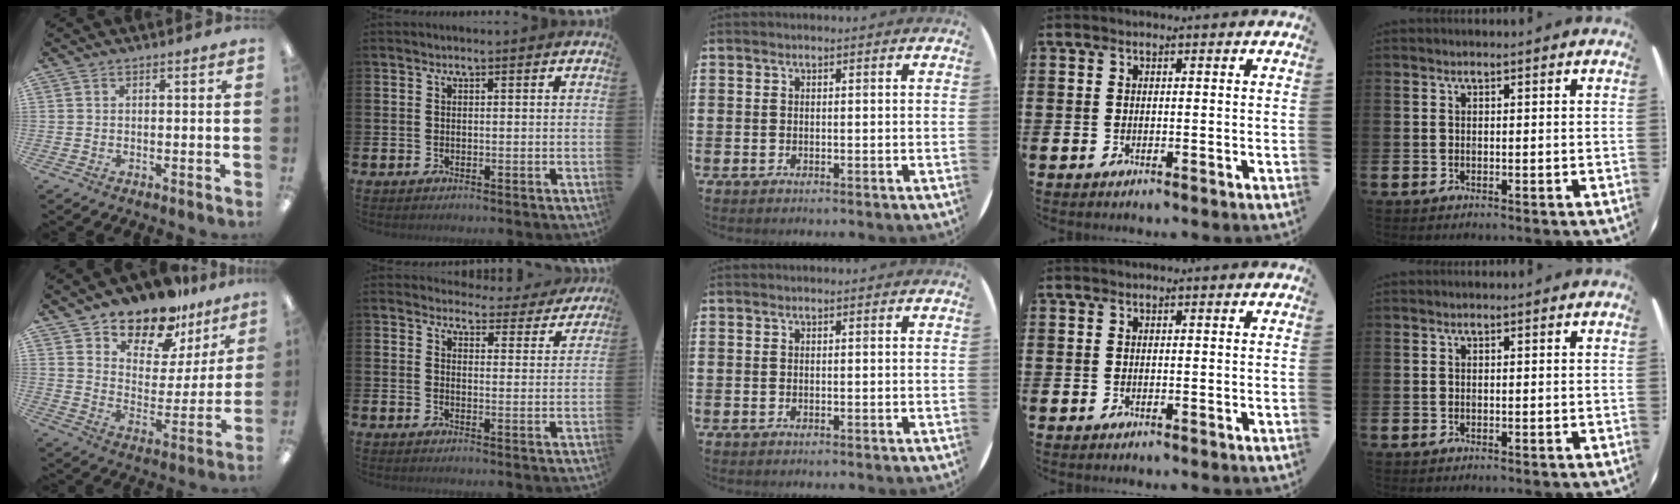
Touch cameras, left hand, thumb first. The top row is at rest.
{"thumb": {"total": 14.5, "force": [12.2, 6.4, 4.5], "torque": [-0.087, -0.092, 0.220]}, "index": {"total": 3.8, "force": [3.7, 1.1, 0.1], "torque": [-0.008, -0.030, 0.062]}}